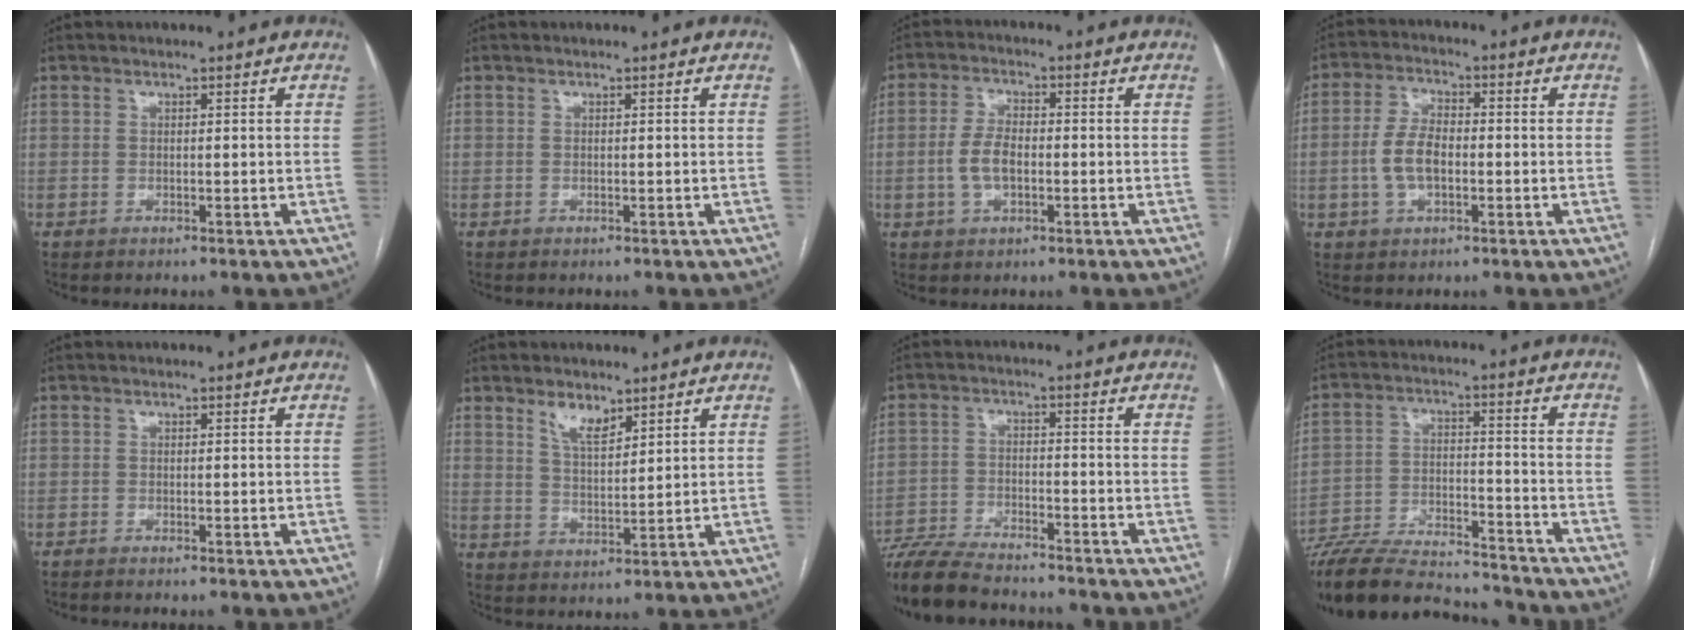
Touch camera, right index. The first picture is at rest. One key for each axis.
{"total": 0.0}
{"total": 5.1, "fx": -0.9, "fy": 2.6, "fz": 4.3, "tx": -0.096, "ty": 0.010, "tz": -0.015}
{"total": 6.3, "fx": -1.0, "fy": 3.3, "fz": 5.3, "tx": -0.121, "ty": 0.013, "tz": -0.018}
{"total": 1.3, "fx": -1.2, "fy": -0.2, "fz": 0.6, "tx": -0.009, "ty": -0.001, "tz": -0.015}
{"total": 4.2, "fx": 3.2, "fy": 1.5, "fz": 2.3, "tx": -0.046, "ty": -0.004, "tz": 0.062}
{"total": 13.0, "fx": -11.6, "fy": 2.1, "fz": 5.5, "tx": -0.097, "ty": -0.013, "tz": -0.190}
{"total": 21.1, "fx": -19.5, "fy": 3.4, "fz": 7.5, "tx": -0.161, "ty": -0.016, "tz": -0.308}